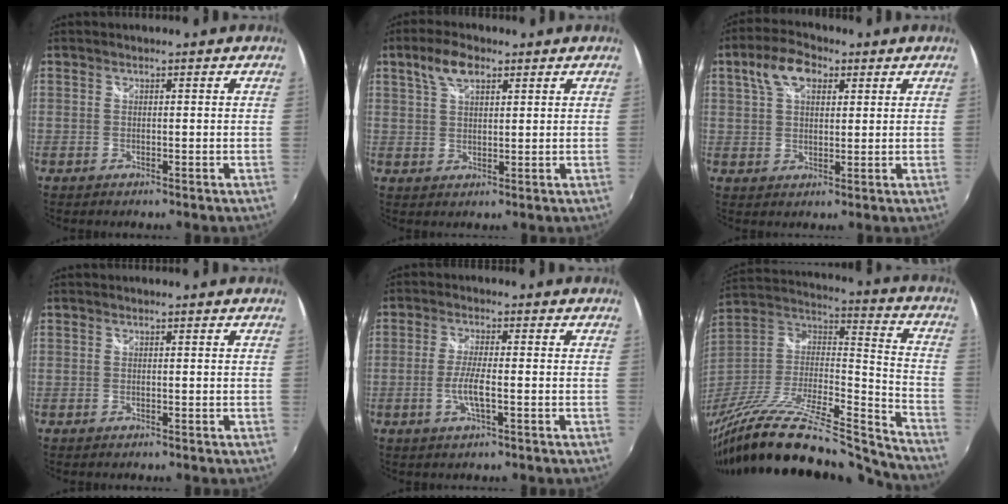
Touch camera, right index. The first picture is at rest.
{"total": 5.7, "force": [3.1, 2.7, 3.9], "torque": [-0.074, 0.013, 0.059]}
{"total": 7.9, "force": [3.6, 4.5, 5.4], "torque": [-0.107, 0.025, 0.063]}
{"total": 0.0}
{"total": 4.6, "force": [-1.4, 0.6, 4.3], "torque": [-0.090, -0.007, -0.027]}
{"total": 30.7, "force": [-26.1, 4.4, 15.5], "torque": [-0.253, -0.042, -0.422]}